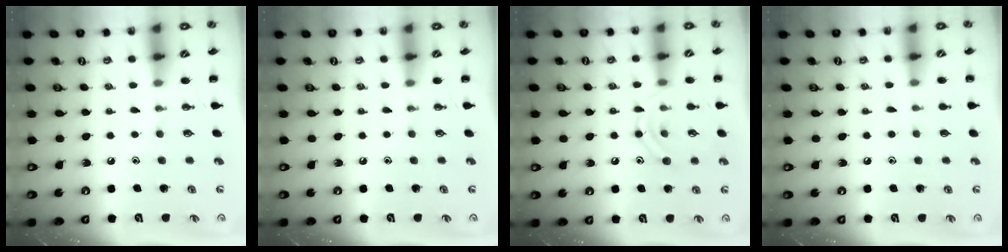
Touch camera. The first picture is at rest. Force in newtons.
{"total": 0.0}
{"total": 10.6, "press": 10.6, "slide": 0.8}
{"total": 3.2, "press": 3.0, "slide": 1.1}